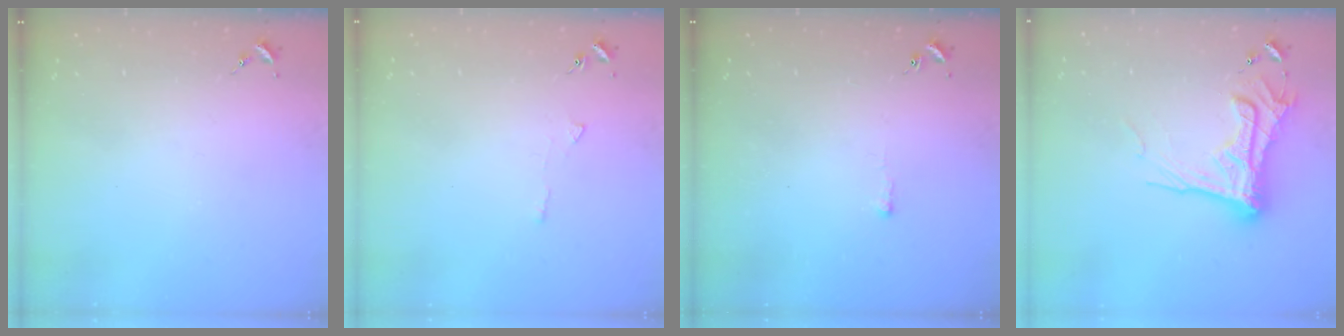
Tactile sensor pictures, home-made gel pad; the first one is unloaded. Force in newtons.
{"total": 3.4, "press": 3.3, "slide": 0.5}
{"total": 2.7, "press": 2.7, "slide": 0.4}
{"total": 17.7, "press": 17.7, "slide": 1.3}